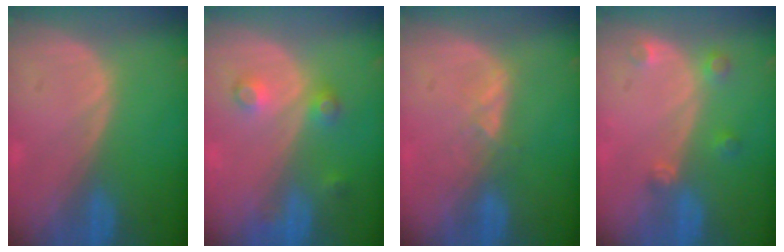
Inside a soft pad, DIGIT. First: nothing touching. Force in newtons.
{"total": 3.8, "press": 3.4, "slide": 1.7}
{"total": 2.0, "press": 2.0, "slide": 0.3}
{"total": 2.7, "press": 2.6, "slide": 0.4}